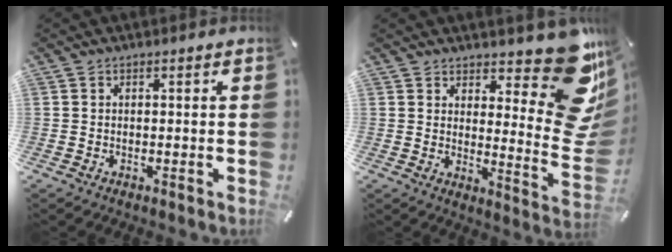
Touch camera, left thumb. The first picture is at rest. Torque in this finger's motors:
{"motor_torque": [1.18, -0.43, 0.58, -0.19, 0.08]}